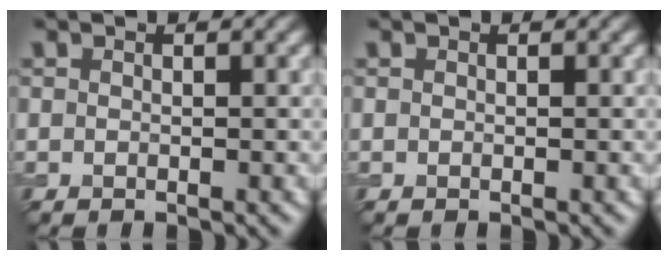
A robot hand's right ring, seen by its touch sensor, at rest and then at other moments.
{"total": 0.0}